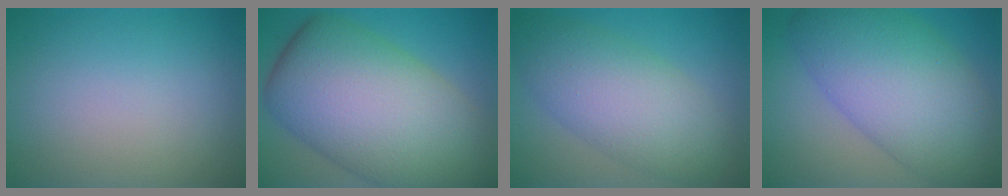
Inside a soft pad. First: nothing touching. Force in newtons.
{"total": 16.5, "press": 16.4, "slide": 0.7}
{"total": 7.5, "press": 7.5, "slide": 0.1}
{"total": 11.1, "press": 11.1, "slide": 0.3}